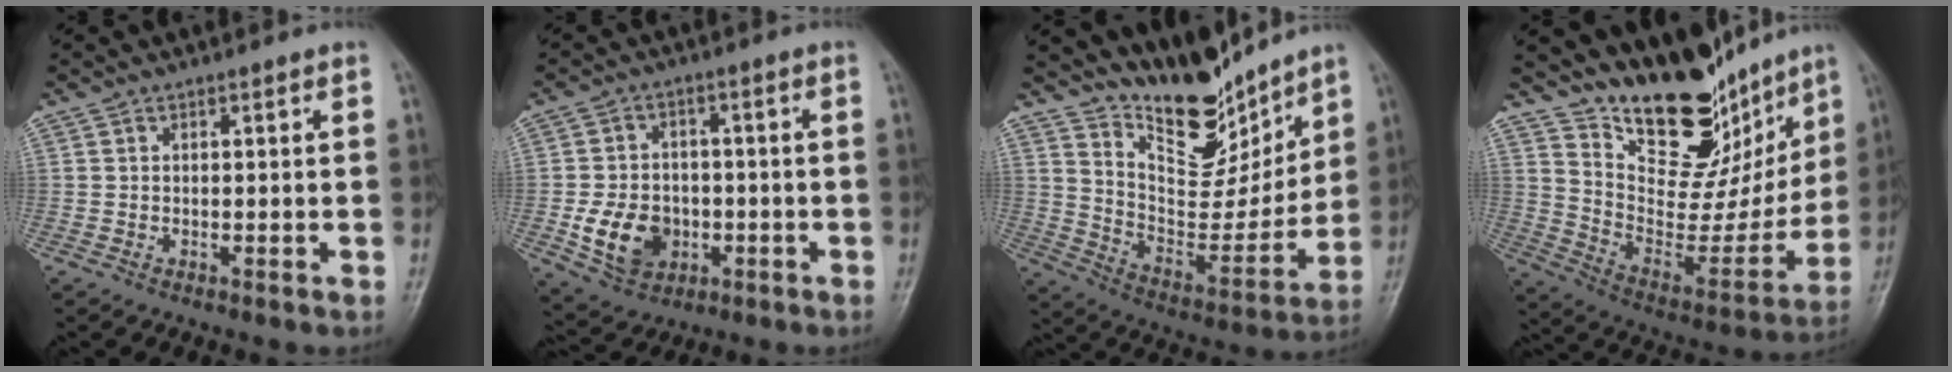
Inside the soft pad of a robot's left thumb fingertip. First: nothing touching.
{"total": 10.0, "force": [-2.5, 7.9, 5.7], "torque": [-0.073, 0.007, -0.037]}
{"total": 16.8, "force": [14.1, 6.2, 6.8], "torque": [-0.063, -0.099, 0.249]}
{"total": 22.4, "force": [17.2, 9.9, 10.5], "torque": [-0.094, -0.106, 0.280]}